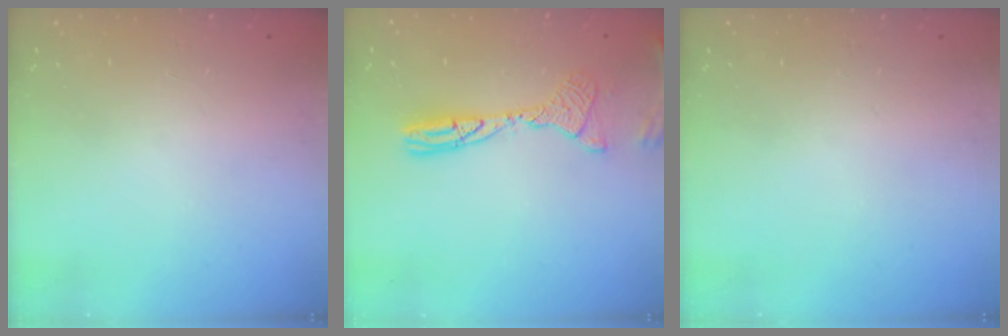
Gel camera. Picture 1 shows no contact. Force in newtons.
{"total": 11.9, "press": 11.6, "slide": 2.5}
{"total": 0.0}